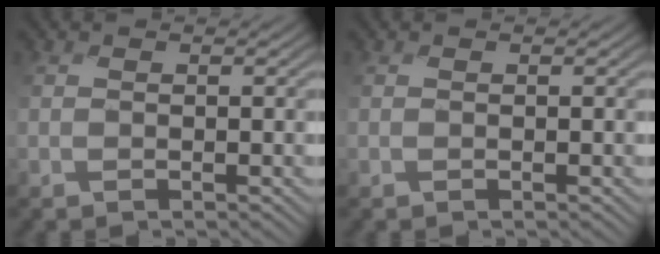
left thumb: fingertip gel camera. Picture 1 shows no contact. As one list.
[{"total": 0.0}]